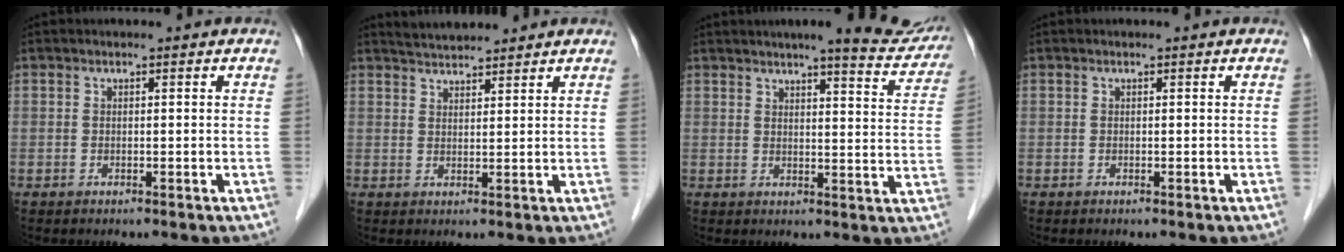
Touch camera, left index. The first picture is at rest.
{"total": 4.5, "force": [4.3, 0.6, 0.9], "torque": [-0.020, 0.028, 0.074]}
{"total": 11.4, "force": [10.1, 1.3, 5.0], "torque": [-0.046, -0.017, 0.103]}
{"total": 0.0}